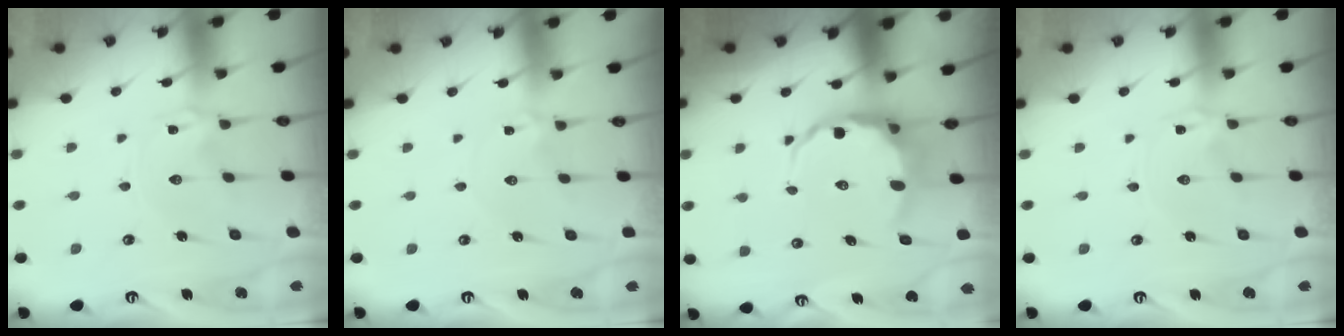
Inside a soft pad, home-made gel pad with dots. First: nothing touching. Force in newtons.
{"total": 1.8, "press": 1.7, "slide": 0.3}
{"total": 7.5, "press": 7.0, "slide": 2.6}
{"total": 0.0}